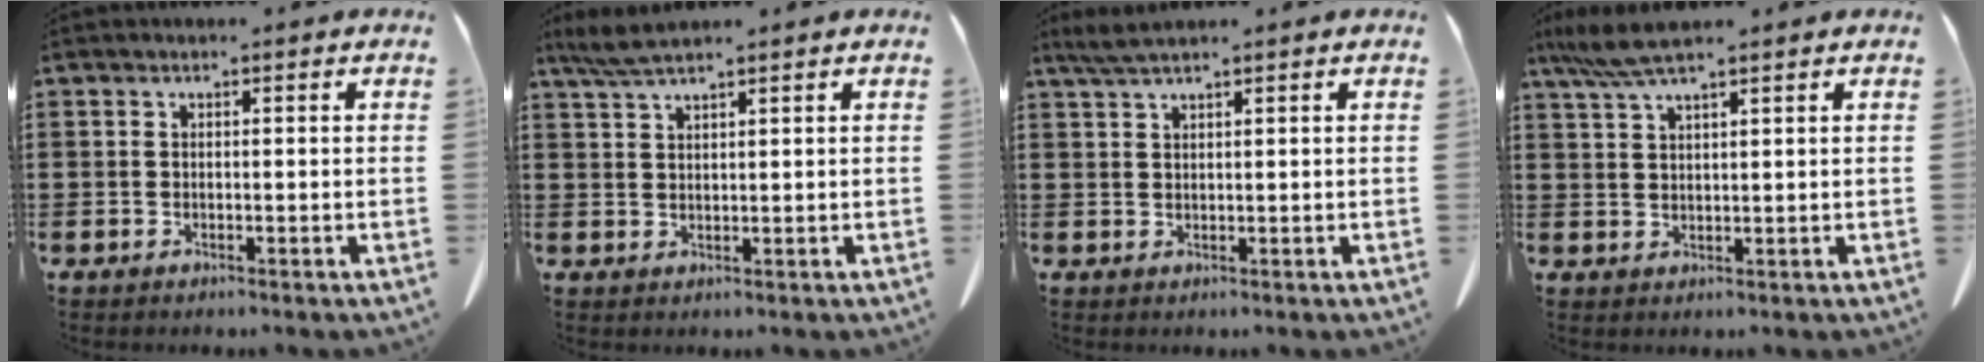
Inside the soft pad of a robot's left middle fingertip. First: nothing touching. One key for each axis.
{"total": 3.3, "fx": 2.6, "fy": 0.3, "fz": 2.1, "tx": -0.046, "ty": 0.001, "tz": 0.049}
{"total": 2.2, "fx": 1.7, "fy": 0.0, "fz": 1.4, "tx": -0.031, "ty": -0.002, "tz": 0.033}
{"total": 5.4, "fx": 4.1, "fy": 0.5, "fz": 3.5, "tx": -0.076, "ty": -0.004, "tz": 0.076}